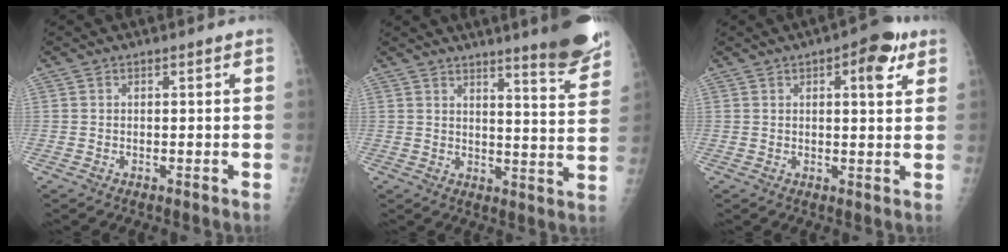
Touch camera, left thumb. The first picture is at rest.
{"total": 11.5, "force": [8.9, 1.1, 7.2], "torque": [-0.075, -0.065, 0.112]}
{"total": 7.4, "force": [3.4, 2.8, 5.9], "torque": [-0.059, -0.007, 0.038]}